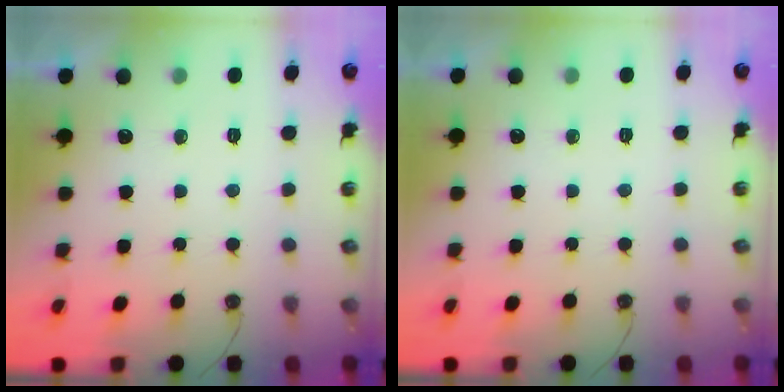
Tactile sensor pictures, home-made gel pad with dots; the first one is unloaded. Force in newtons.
{"total": 0.0}